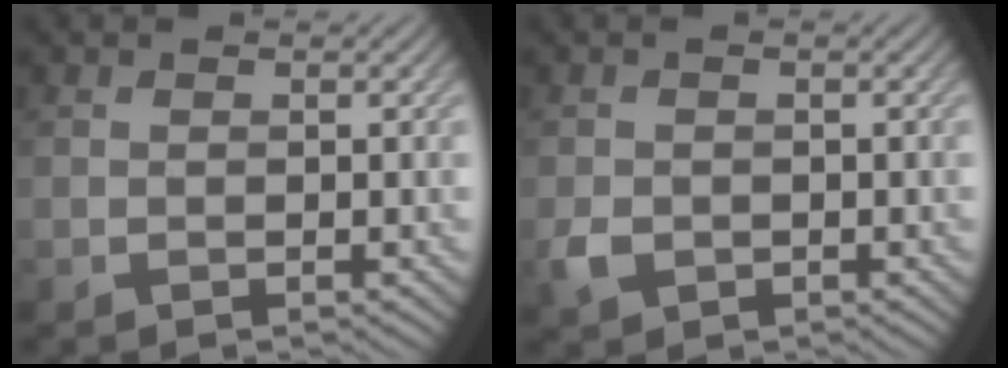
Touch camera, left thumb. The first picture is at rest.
{"total": 2.3, "force": [-0.8, 1.9, 1.1], "torque": [-0.025, -0.009, -0.017]}